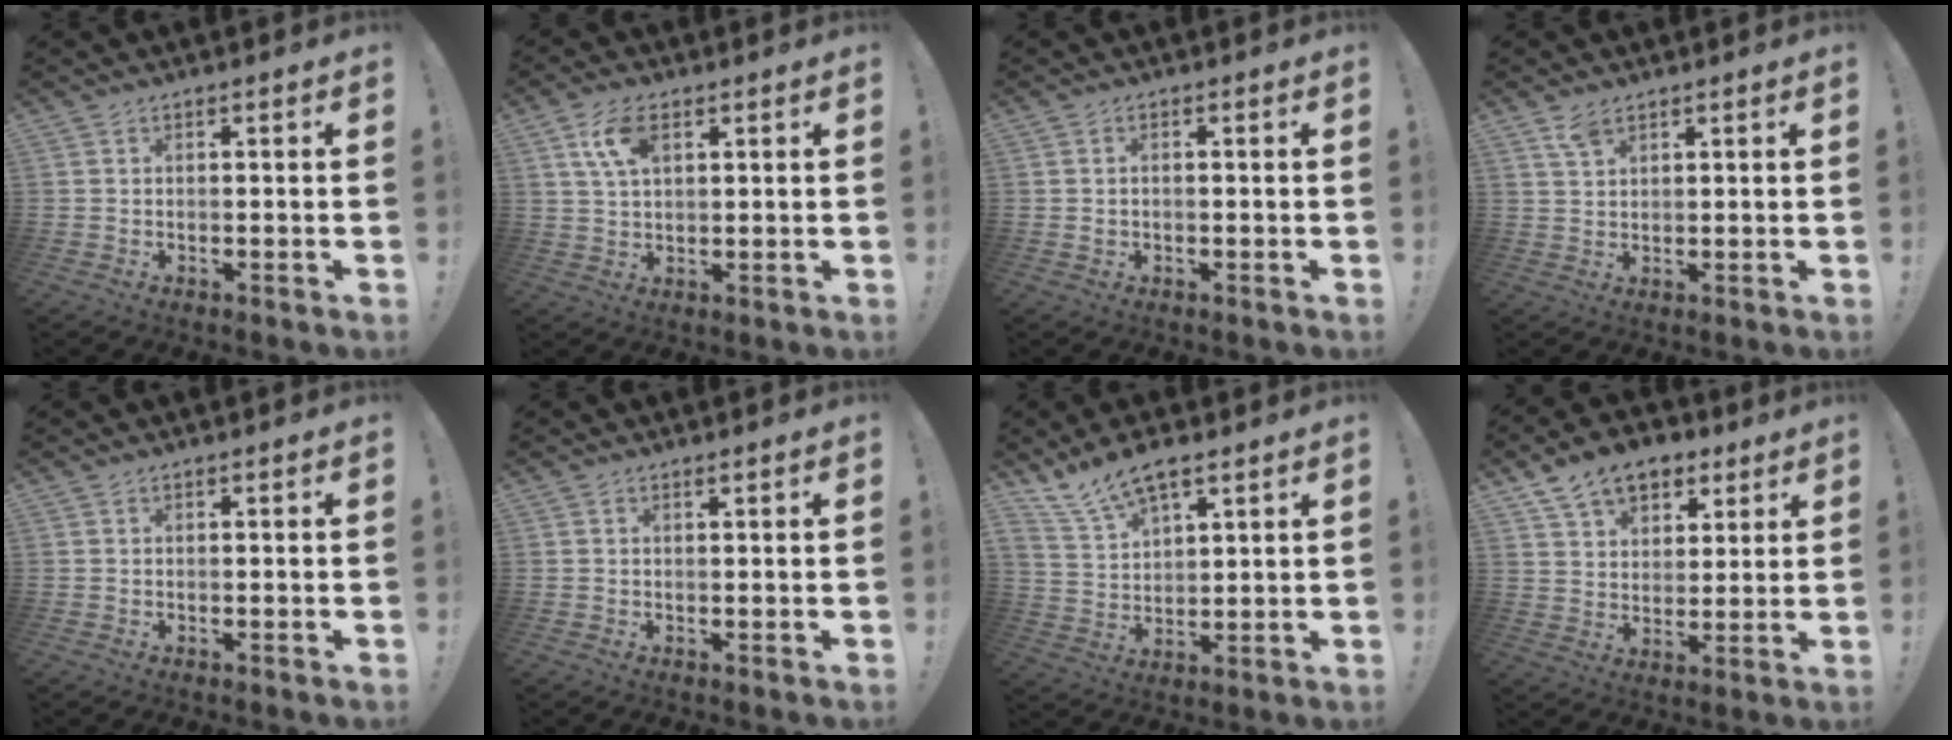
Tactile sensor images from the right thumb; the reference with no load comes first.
{"total": 8.3, "force": [3.6, 4.4, 6.1], "torque": [-0.108, 0.001, 0.067]}
{"total": 0.9, "force": [-0.2, 0.6, 0.7], "torque": [-0.021, 0.006, -0.002]}
{"total": 4.0, "force": [2.8, 1.9, 2.2], "torque": [-0.036, -0.012, 0.051]}
{"total": 0.0}
{"total": 0.6, "force": [0.5, 0.2, 0.2], "torque": [-0.004, -0.001, 0.010]}
{"total": 10.2, "force": [7.7, 4.1, 5.4], "torque": [-0.104, -0.039, 0.146]}
{"total": 12.4, "force": [7.6, 8.0, 5.5], "torque": [-0.094, -0.034, 0.147]}